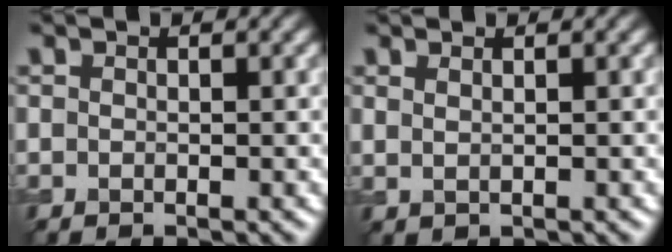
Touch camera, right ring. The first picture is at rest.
{"total": 1.3, "force": [0.9, 0.6, 0.8], "torque": [-0.011, -0.006, 0.011]}